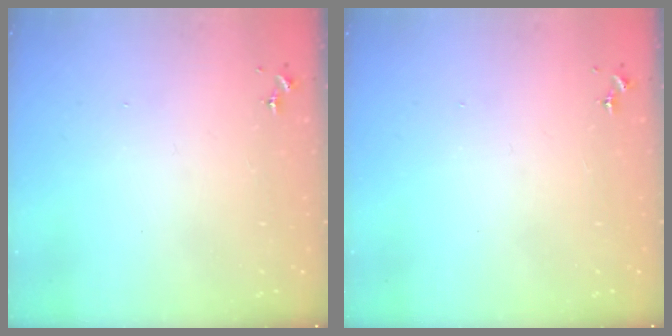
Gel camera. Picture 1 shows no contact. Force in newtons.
{"total": 0.0}